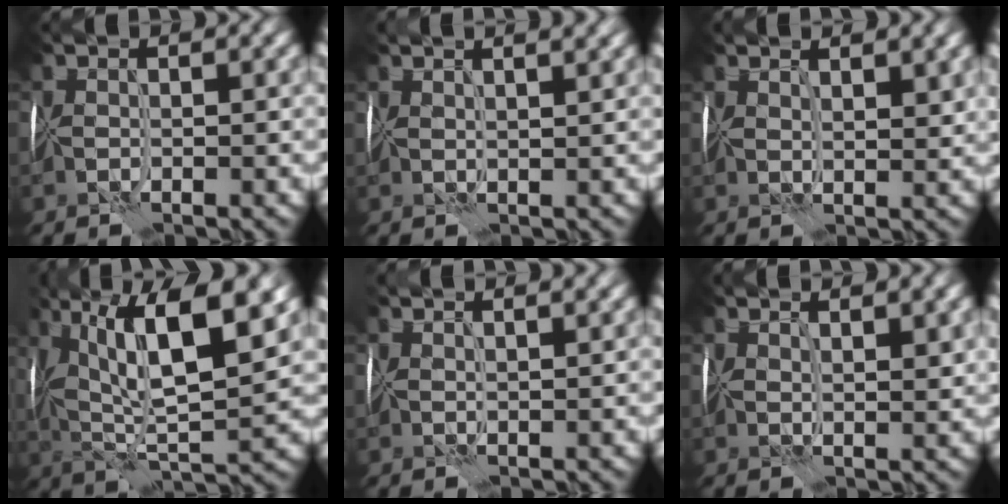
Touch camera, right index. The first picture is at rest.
{"total": 4.8, "force": [3.5, 1.7, 2.8], "torque": [-0.029, 0.035, 0.038]}
{"total": 3.4, "force": [2.5, 1.0, 2.2], "torque": [-0.025, 0.007, 0.046]}
{"total": 10.8, "force": [5.3, 2.8, 9.0], "torque": [-0.152, 0.018, 0.097]}
{"total": 3.3, "force": [2.6, 0.9, 1.7], "torque": [-0.011, 0.012, 0.035]}
{"total": 3.1, "force": [2.4, 0.7, 1.9], "torque": [-0.021, 0.007, 0.045]}